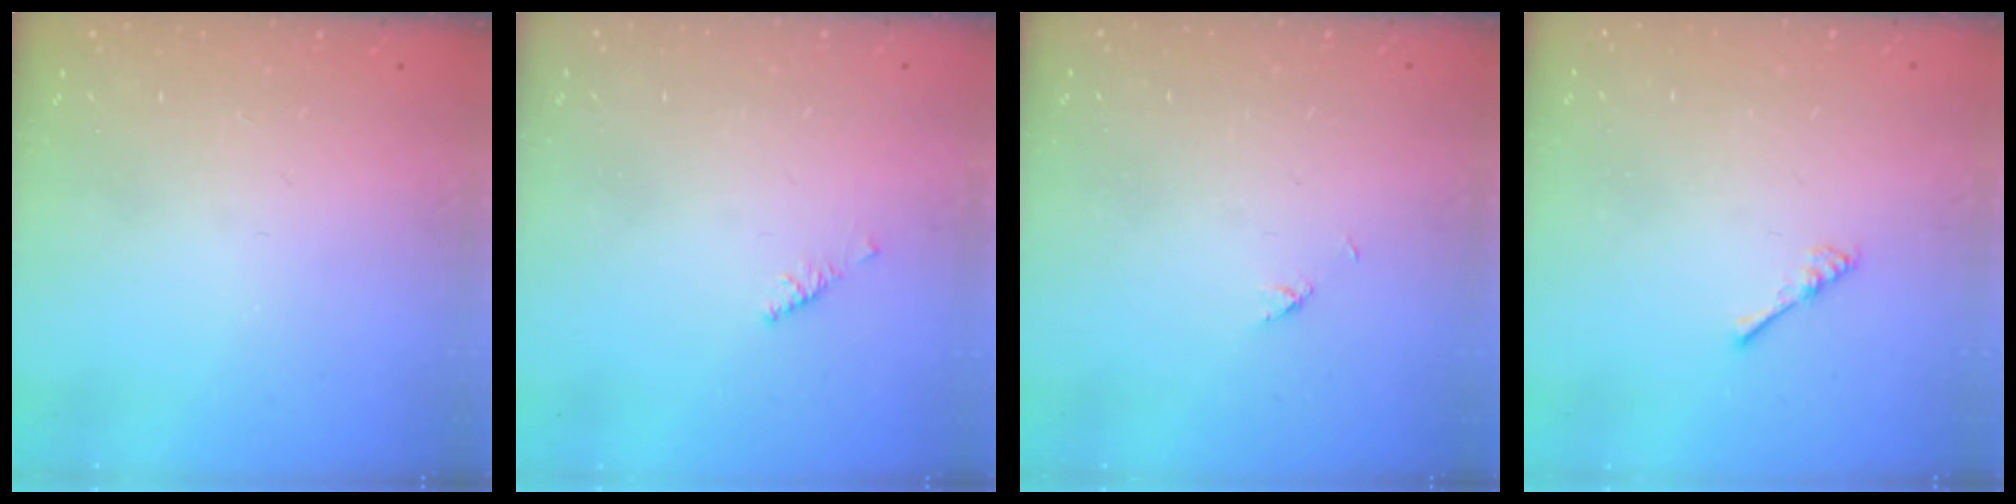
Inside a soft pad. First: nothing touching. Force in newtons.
{"total": 2.1, "press": 2.0, "slide": 0.6}
{"total": 2.1, "press": 2.1, "slide": 0.3}
{"total": 1.8, "press": 1.7, "slide": 0.4}